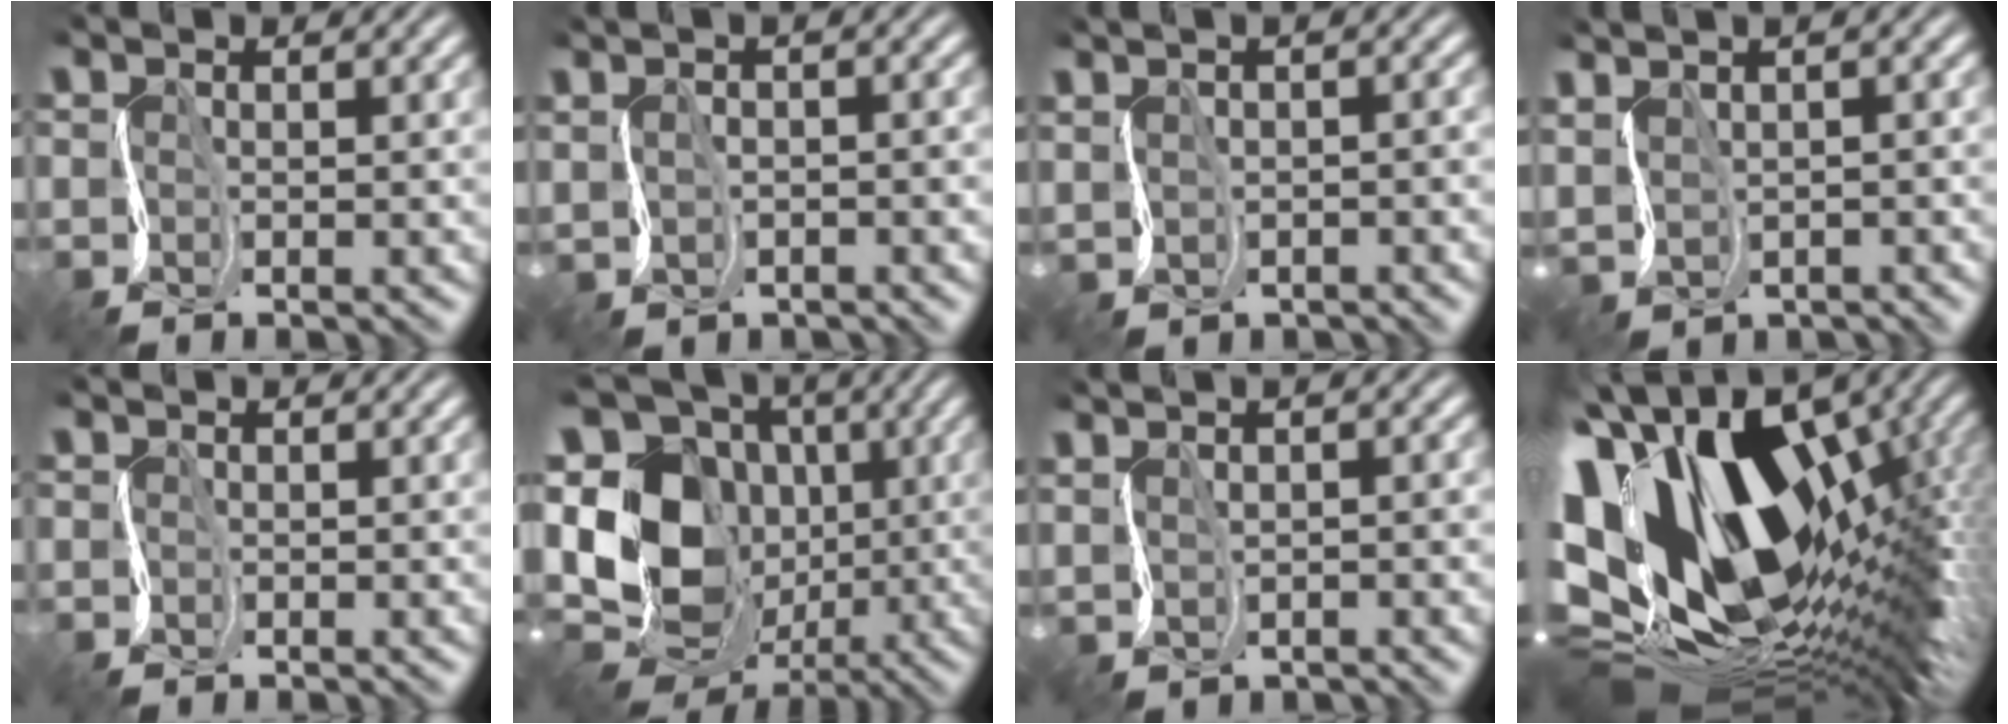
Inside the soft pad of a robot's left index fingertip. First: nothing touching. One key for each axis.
{"total": 0.7, "fx": -0.6, "fy": -0.4, "fz": -0.1, "tx": -0.005, "ty": -0.013, "tz": 0.002}
{"total": 0.7, "fx": -0.6, "fy": -0.4, "fz": -0.1, "tx": -0.002, "ty": -0.012, "tz": 0.000}
{"total": 0.6, "fx": 0.1, "fy": -0.5, "fz": -0.3, "tx": -0.003, "ty": -0.015, "tz": 0.018}
{"total": 3.5, "fx": 0.9, "fy": 3.1, "fz": 1.3, "tx": -0.033, "ty": 0.013, "tz": -0.027}
{"total": 17.3, "fx": -0.4, "fy": 15.0, "fz": 8.6, "tx": -0.193, "ty": 0.019, "tz": -0.024}
{"total": 1.1, "fx": -0.1, "fy": -1.0, "fz": -0.5, "tx": -0.002, "ty": -0.009, "tz": 0.008}
{"total": 18.3, "fx": 2.6, "fy": 9.7, "fz": 15.2, "tx": -0.282, "ty": -0.038, "tz": 0.073}